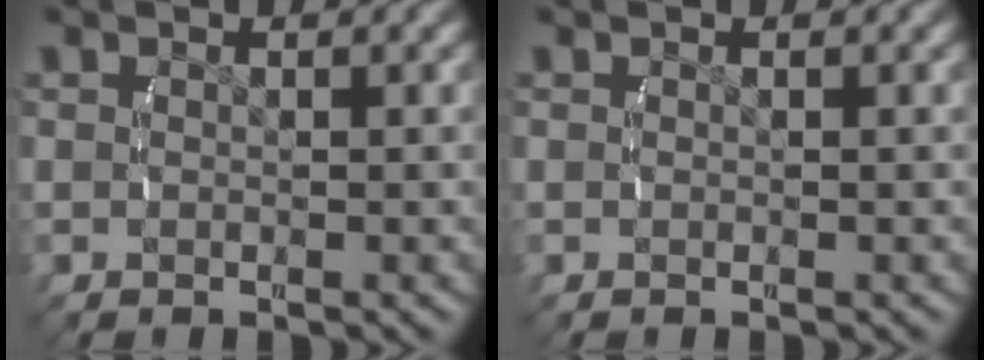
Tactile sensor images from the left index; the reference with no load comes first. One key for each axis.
{"total": 0.0}